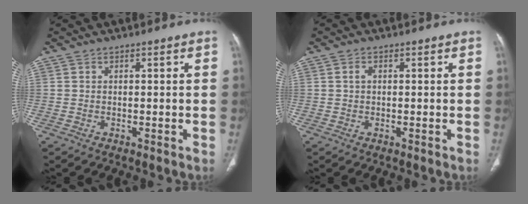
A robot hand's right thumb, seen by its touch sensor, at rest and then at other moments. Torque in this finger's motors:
{"motor_torque": [-0.54, 0.28, 0.16, -0.36, 0.07]}